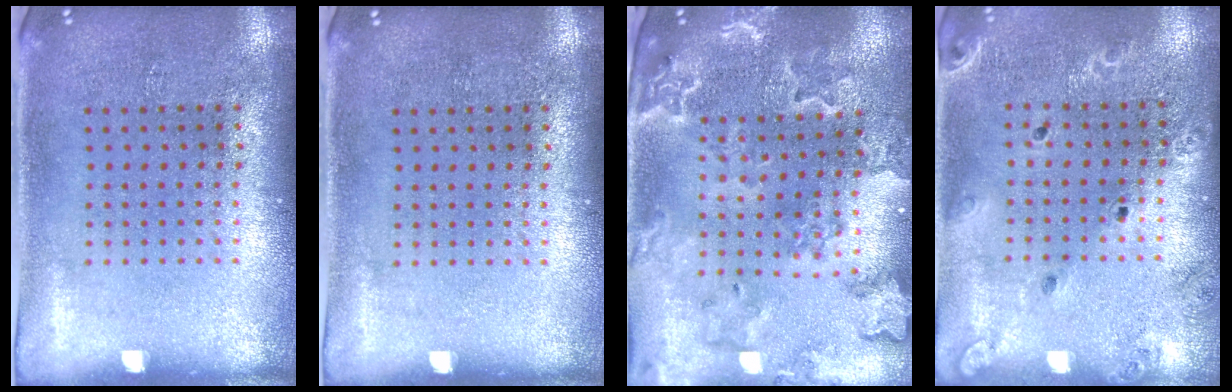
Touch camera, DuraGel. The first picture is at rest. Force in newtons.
{"total": 0.0}
{"total": 2.0, "press": 2.0, "slide": 0.2}
{"total": 1.5, "press": 1.4, "slide": 0.2}